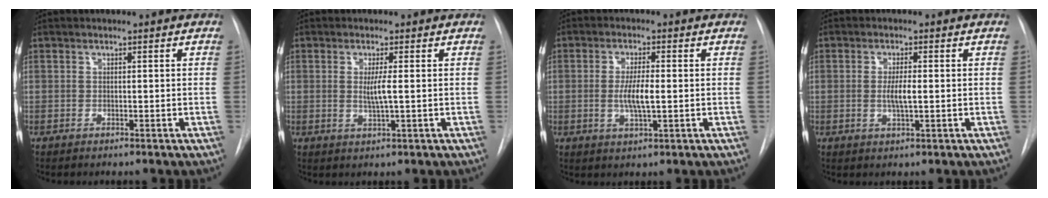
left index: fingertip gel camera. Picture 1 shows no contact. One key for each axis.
{"total": 2.7, "fx": 0.0, "fy": -0.2, "fz": 2.7, "tx": -0.056, "ty": -0.008, "tz": 0.001}
{"total": 4.8, "fx": -0.5, "fy": 0.8, "fz": 4.7, "tx": -0.094, "ty": -0.008, "tz": -0.008}
{"total": 3.1, "fx": -0.3, "fy": 0.4, "fz": 3.1, "tx": -0.058, "ty": -0.005, "tz": -0.004}